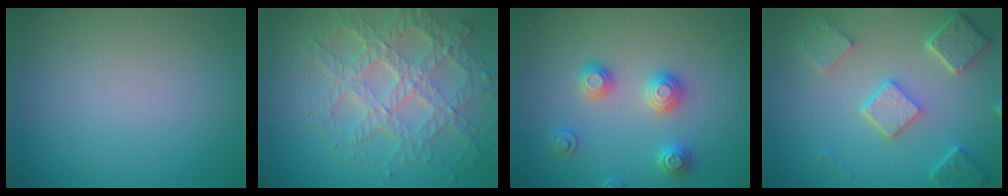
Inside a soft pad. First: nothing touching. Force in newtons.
{"total": 7.7, "press": 5.4, "slide": 5.4}
{"total": 2.8, "press": 2.7, "slide": 0.8}
{"total": 5.4, "press": 4.2, "slide": 3.4}